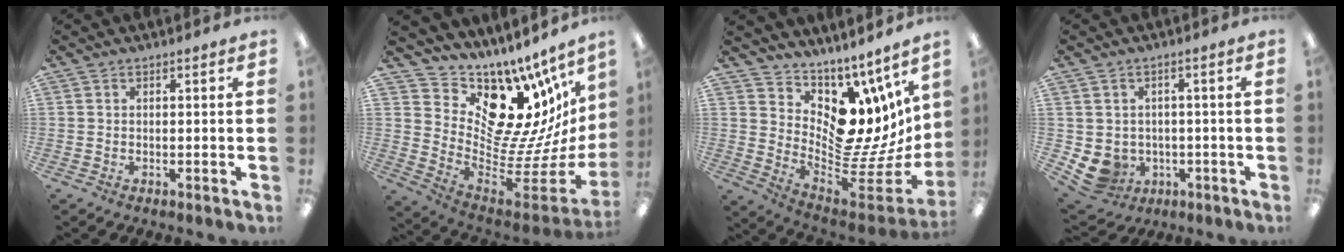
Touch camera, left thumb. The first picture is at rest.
{"total": 15.7, "force": [10.2, 9.6, 7.1], "torque": [-0.067, -0.123, 0.195]}
{"total": 11.2, "force": [2.7, 8.8, 6.5], "torque": [-0.056, -0.086, 0.056]}
{"total": 5.4, "force": [-0.9, 5.1, 1.5], "torque": [-0.064, 0.000, -0.012]}